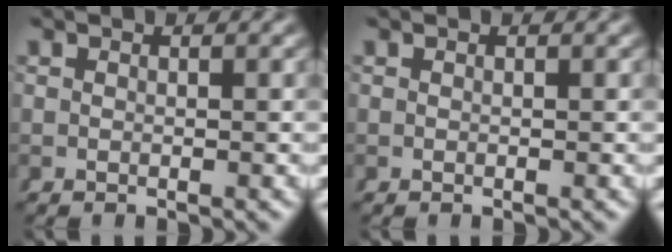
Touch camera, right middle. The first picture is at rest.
{"total": 0.0}